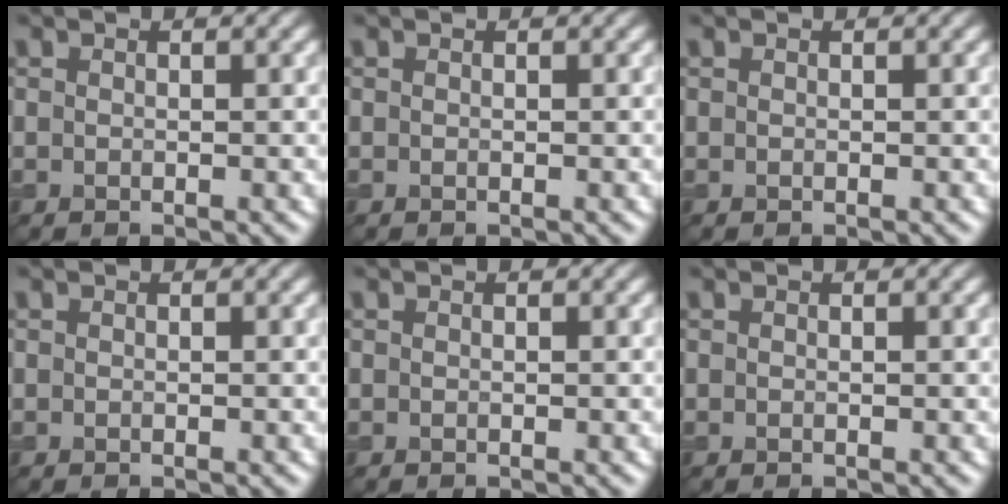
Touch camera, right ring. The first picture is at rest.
{"total": 0.0}
{"total": 0.0}
{"total": 0.0}
{"total": 0.0}
{"total": 0.0}